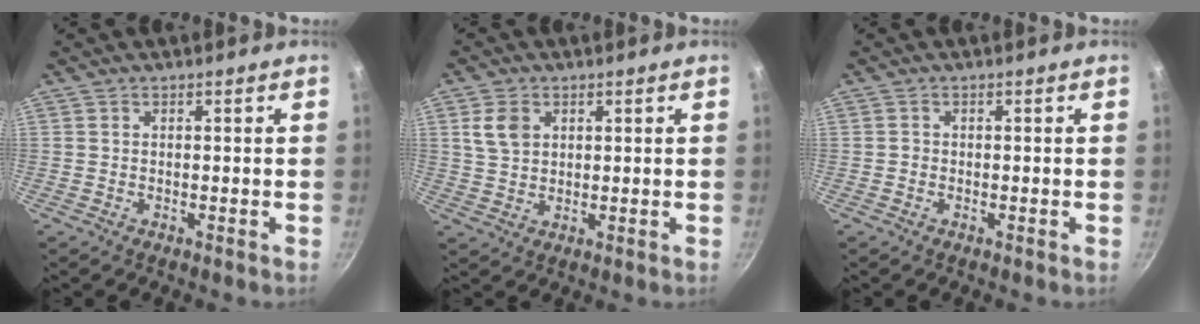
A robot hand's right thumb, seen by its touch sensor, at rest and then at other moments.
{"total": 5.3, "force": [1.8, 3.8, 3.1], "torque": [-0.046, -0.002, 0.037]}
{"total": 0.6, "force": [-0.2, 0.5, 0.1], "torque": [0.000, 0.002, -0.007]}